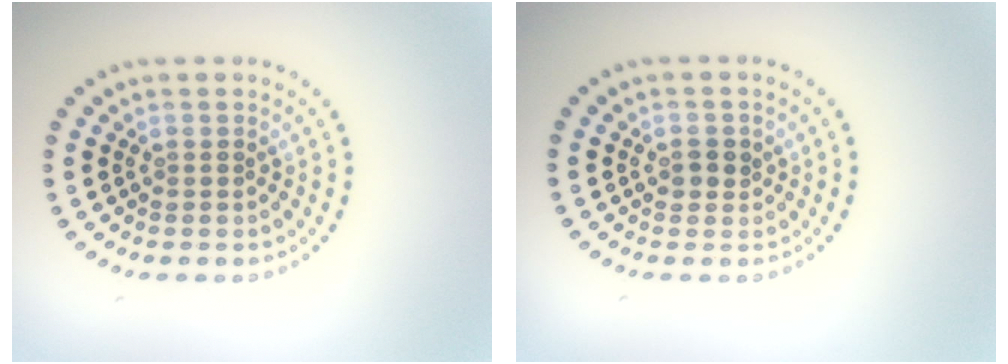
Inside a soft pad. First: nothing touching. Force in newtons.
{"total": 1.4, "press": 1.3, "slide": 0.5}